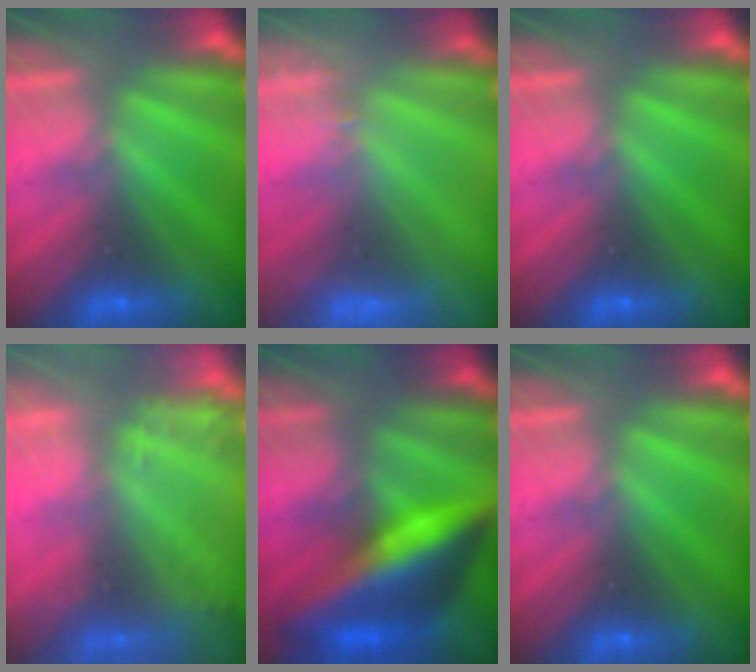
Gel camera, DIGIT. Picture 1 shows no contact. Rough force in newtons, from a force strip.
{"total": 2.4}
{"total": 0.0}
{"total": 1.8}
{"total": 9.0}
{"total": 0.0}